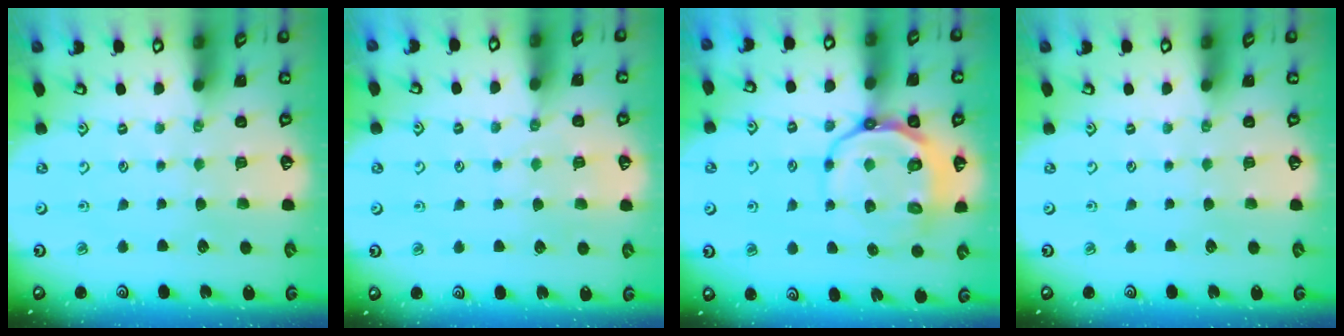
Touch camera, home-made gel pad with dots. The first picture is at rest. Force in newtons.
{"total": 4.8, "press": 4.7, "slide": 0.7}
{"total": 11.7, "press": 11.4, "slide": 2.8}
{"total": 0.0}